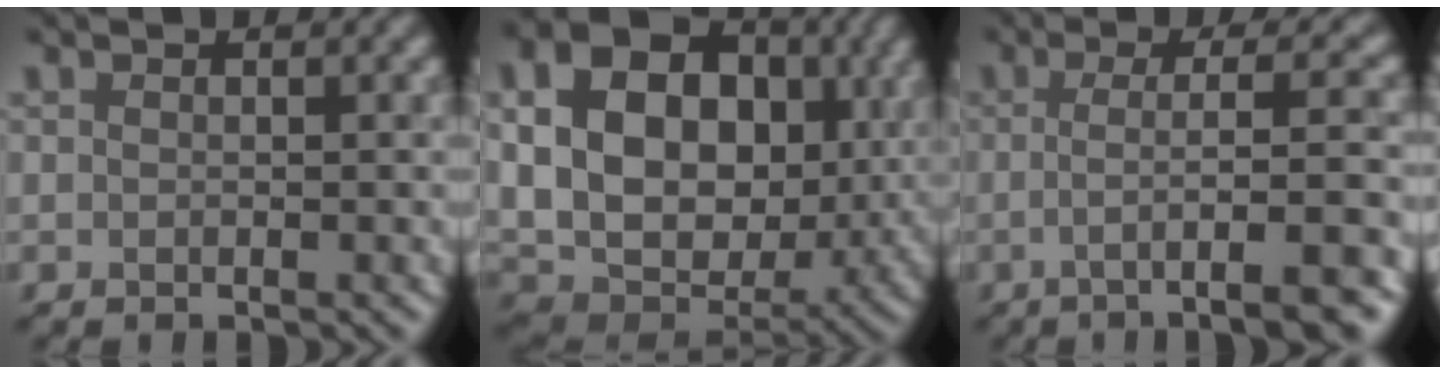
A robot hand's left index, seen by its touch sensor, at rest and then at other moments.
{"total": 17.8, "force": [4.0, 13.0, 11.5], "torque": [-0.213, 0.025, 0.090]}
{"total": 7.5, "force": [-1.7, 1.6, 7.1], "torque": [-0.093, 0.012, -0.025]}